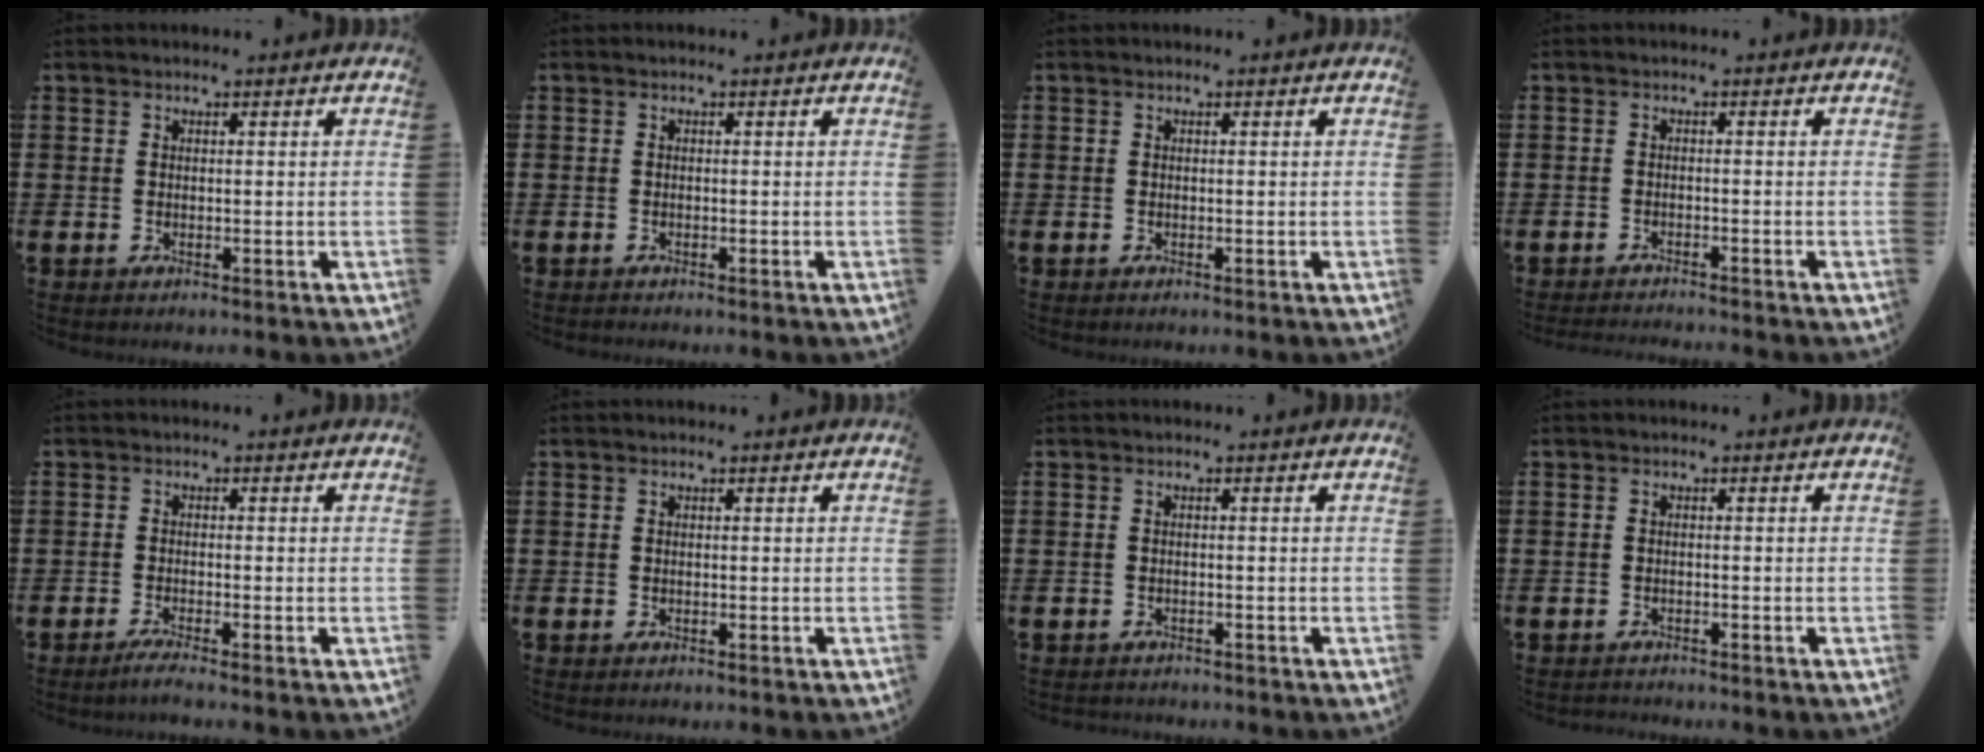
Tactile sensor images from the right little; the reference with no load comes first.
{"total": 0.0}
{"total": 0.0}
{"total": 1.1, "force": [-1.1, -0.2, 0.0], "torque": [-0.001, 0.000, -0.022]}
{"total": 1.5, "force": [-1.0, 0.0, 1.0], "torque": [-0.016, -0.001, -0.019]}
{"total": 0.0}
{"total": 0.6, "force": [-0.6, 0.1, -0.1], "torque": [-0.002, 0.000, -0.012]}
{"total": 0.5, "force": [-0.5, 0.1, 0.0], "torque": [-0.002, -0.001, -0.011]}